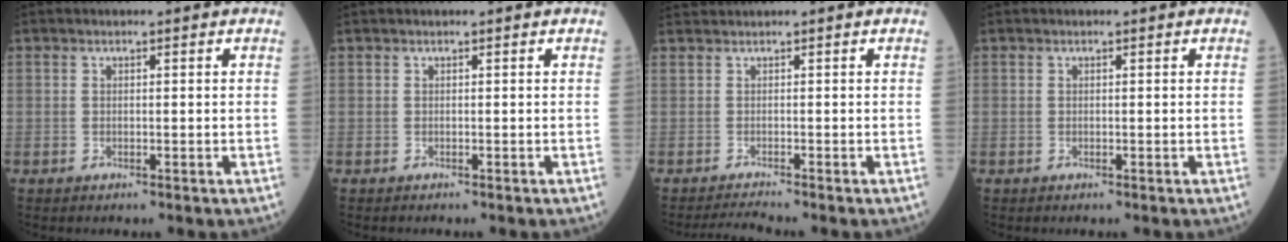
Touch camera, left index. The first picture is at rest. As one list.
[{"total": 0.0}, {"total": 0.5, "force": [-0.4, -0.1, 0.3], "torque": [-0.014, 0.004, -0.006]}, {"total": 0.0}]